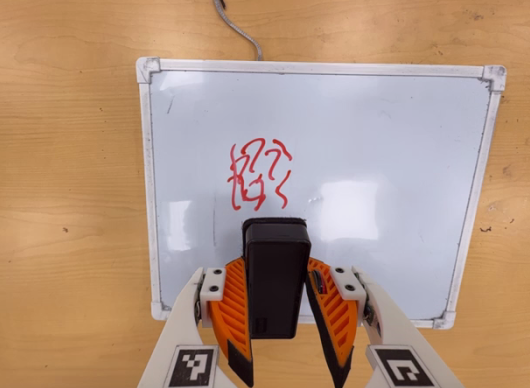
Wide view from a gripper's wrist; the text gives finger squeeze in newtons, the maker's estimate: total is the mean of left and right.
{"total": 4.9, "left": 4.4, "right": 5.5}